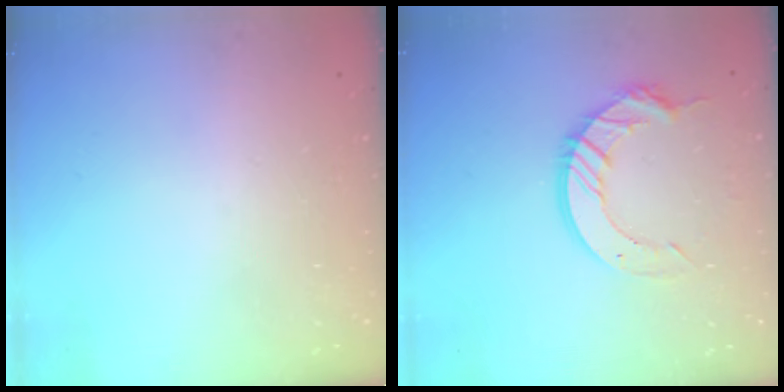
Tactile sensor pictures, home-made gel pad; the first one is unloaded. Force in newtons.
{"total": 12.2, "press": 12.1, "slide": 1.1}